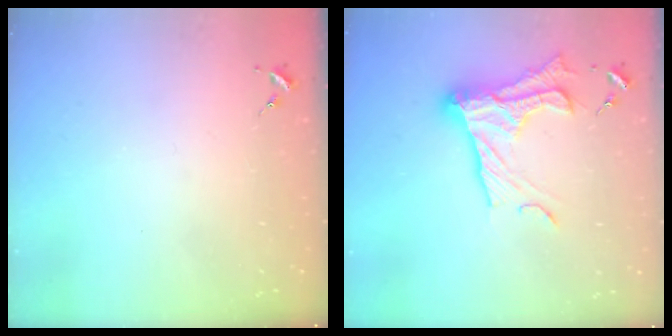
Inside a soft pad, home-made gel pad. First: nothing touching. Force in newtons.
{"total": 18.4, "press": 18.3, "slide": 1.2}